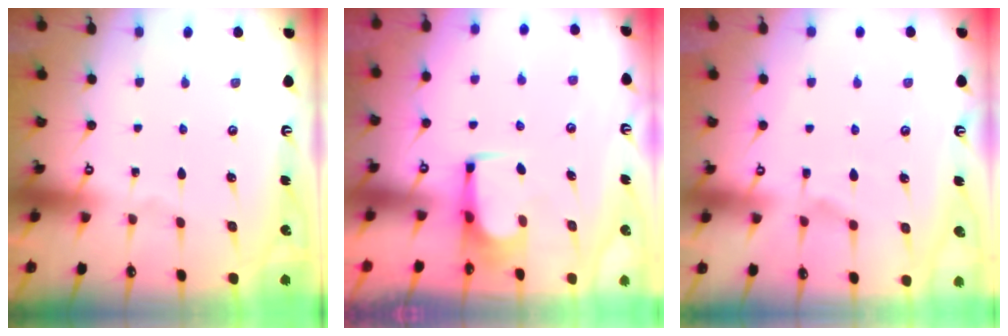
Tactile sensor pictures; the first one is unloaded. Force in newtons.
{"total": 3.4, "press": 3.4, "slide": 0.2}
{"total": 1.6, "press": 0.8, "slide": 1.4}